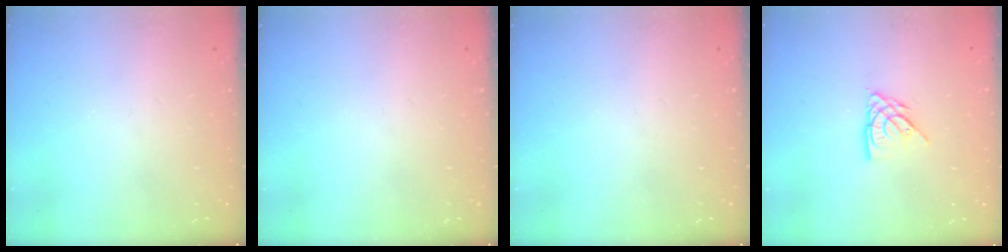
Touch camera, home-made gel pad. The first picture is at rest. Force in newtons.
{"total": 0.0}
{"total": 0.0}
{"total": 7.6, "press": 7.6, "slide": 0.5}